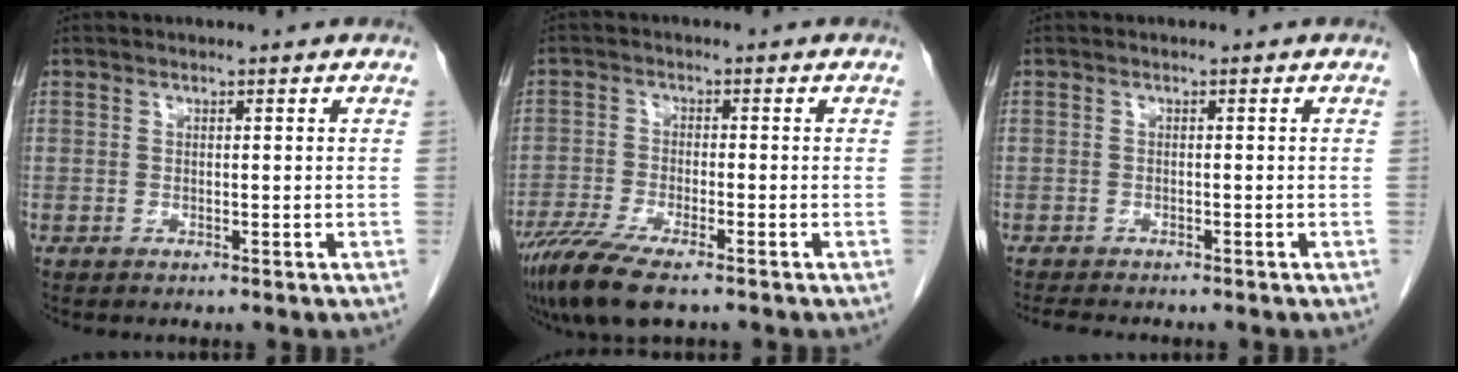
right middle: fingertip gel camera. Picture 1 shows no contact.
{"total": 9.1, "force": [-6.6, 1.6, 6.1], "torque": [-0.111, -0.022, -0.115]}
{"total": 4.0, "force": [-3.6, 0.8, 1.7], "torque": [-0.026, -0.009, -0.052]}